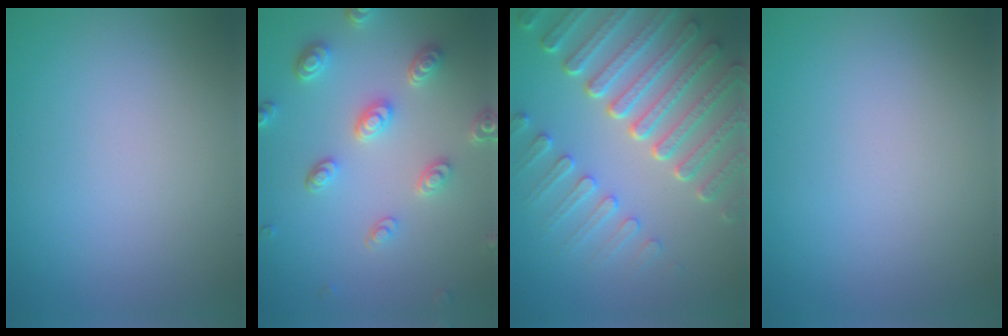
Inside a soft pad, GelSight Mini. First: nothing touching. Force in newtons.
{"total": 4.6, "press": 3.6, "slide": 2.8}
{"total": 8.1, "press": 6.0, "slide": 5.4}
{"total": 0.0}